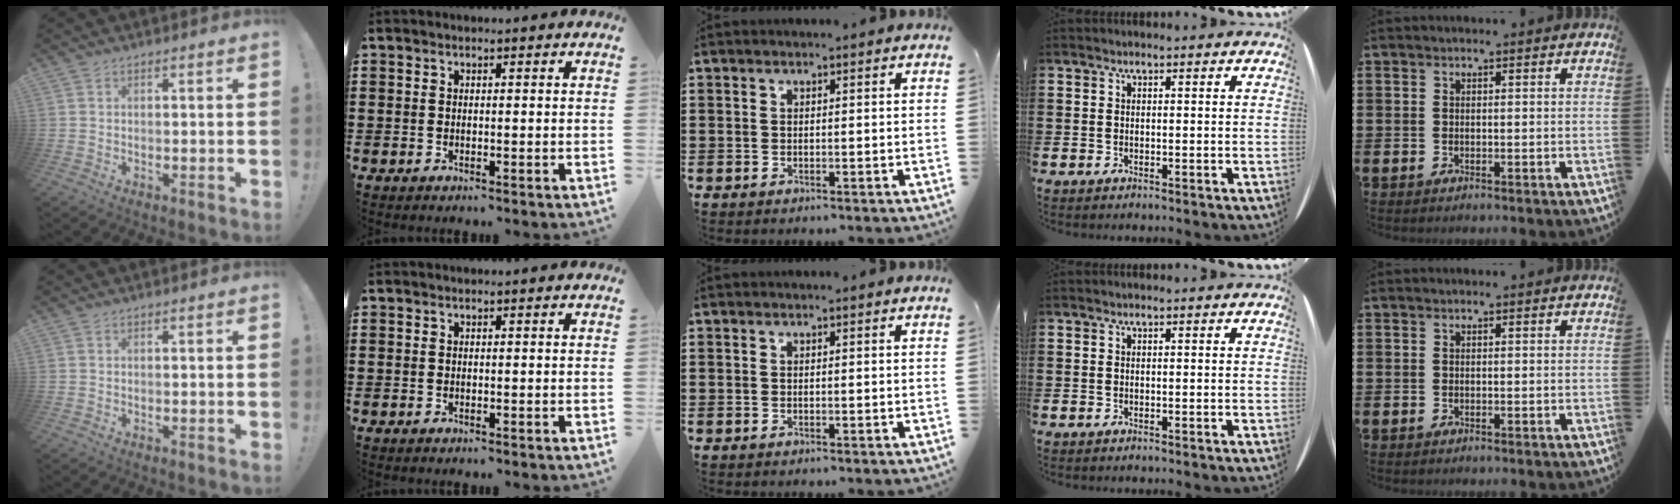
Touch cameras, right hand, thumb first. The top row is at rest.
{}